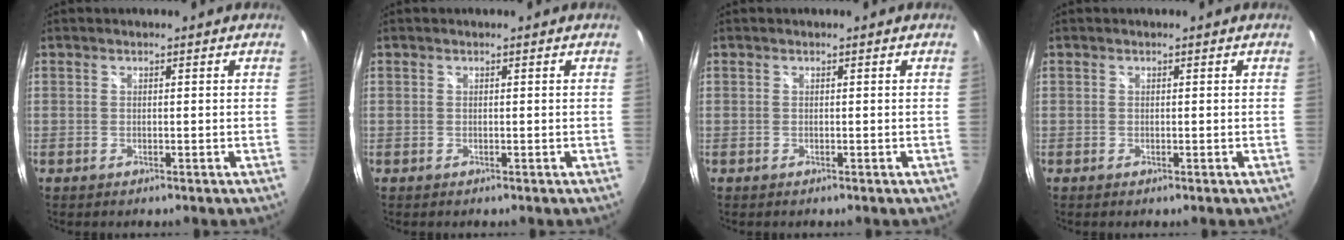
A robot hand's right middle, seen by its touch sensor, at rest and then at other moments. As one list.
[{"total": 0.0}, {"total": 0.0}, {"total": 0.0}]